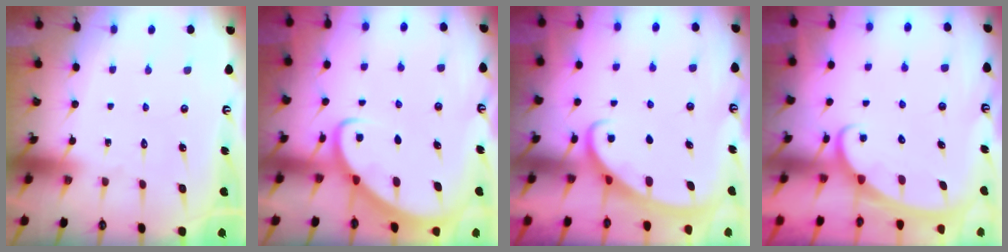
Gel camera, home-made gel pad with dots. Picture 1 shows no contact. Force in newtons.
{"total": 3.0, "press": 3.0, "slide": 0.3}
{"total": 2.7, "press": 2.7, "slide": 0.4}
{"total": 2.4, "press": 2.4, "slide": 0.4}